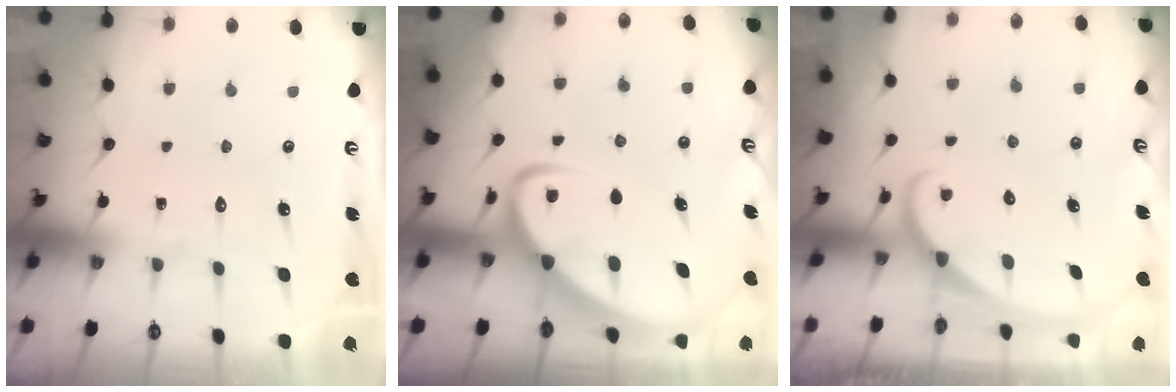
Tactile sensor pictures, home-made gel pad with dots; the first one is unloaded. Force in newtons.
{"total": 6.5, "press": 6.4, "slide": 0.7}
{"total": 1.4, "press": 1.4, "slide": 0.0}